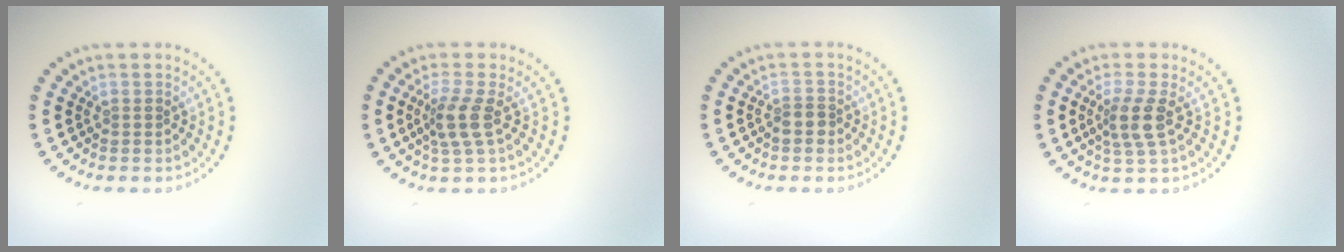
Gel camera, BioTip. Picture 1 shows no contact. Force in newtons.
{"total": 2.7, "press": 2.0, "slide": 1.8}
{"total": 1.5, "press": 1.3, "slide": 0.8}
{"total": 2.7, "press": 2.2, "slide": 1.6}